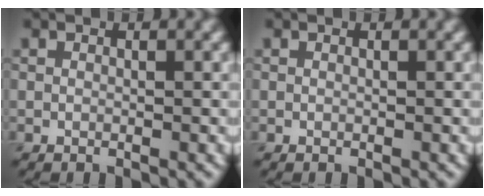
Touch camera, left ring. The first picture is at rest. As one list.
[{"total": 0.0}]